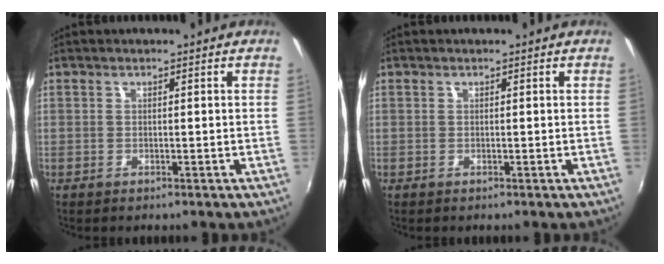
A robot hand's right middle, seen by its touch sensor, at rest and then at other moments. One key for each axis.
{"total": 0.0}